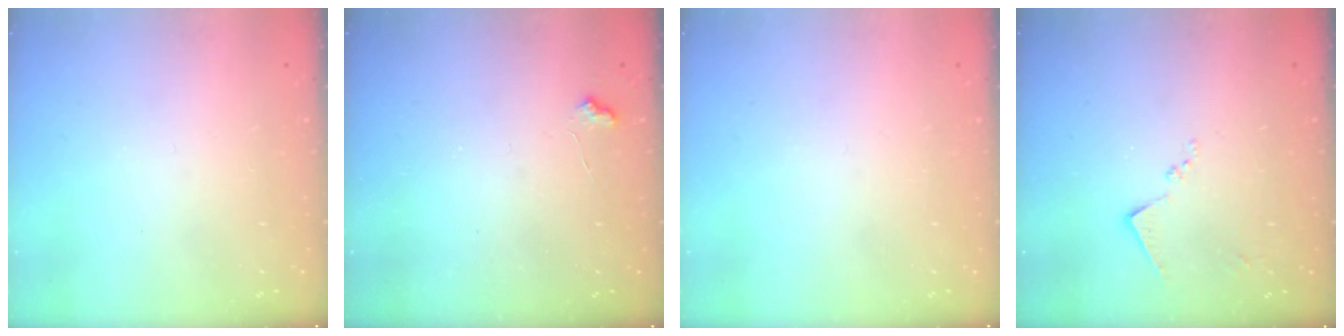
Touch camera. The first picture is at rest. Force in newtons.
{"total": 5.2, "press": 5.1, "slide": 0.7}
{"total": 0.0}
{"total": 8.5, "press": 8.4, "slide": 0.5}